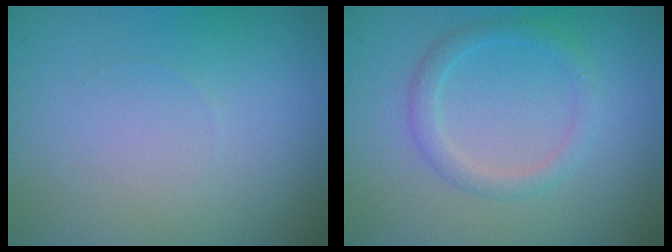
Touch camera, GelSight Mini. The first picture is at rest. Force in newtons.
{"total": 2.0, "press": 2.0, "slide": 0.1}